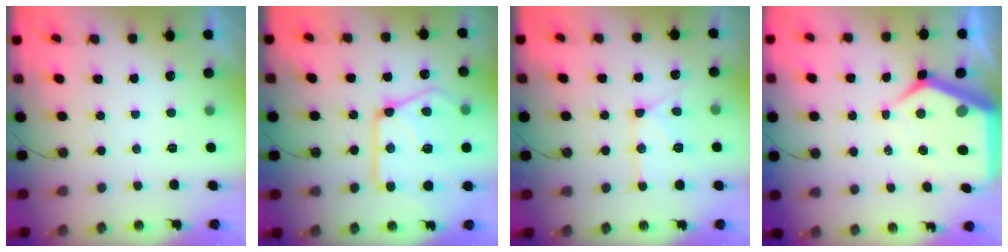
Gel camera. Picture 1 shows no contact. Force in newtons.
{"total": 21.8, "press": 21.7, "slide": 2.2}
{"total": 13.3, "press": 13.3, "slide": 1.1}
{"total": 9.5, "press": 9.5, "slide": 0.8}